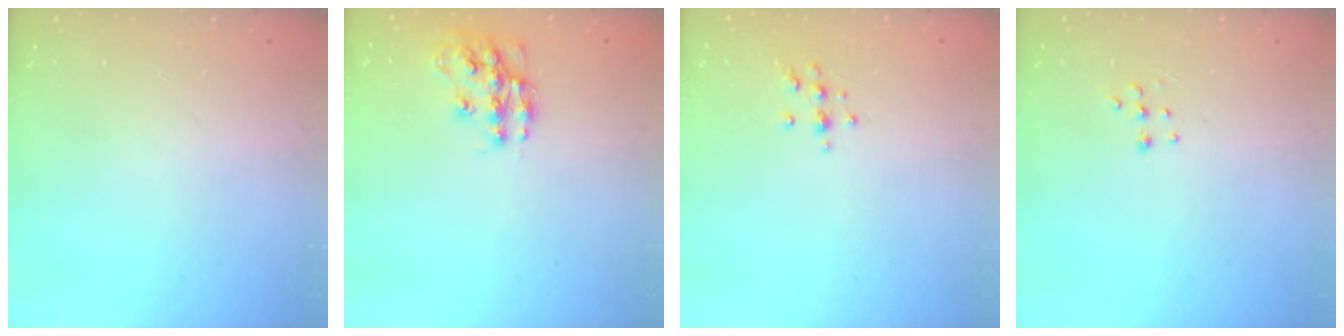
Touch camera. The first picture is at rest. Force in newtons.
{"total": 11.9, "press": 11.9, "slide": 0.9}
{"total": 6.8, "press": 6.8, "slide": 0.6}
{"total": 5.2, "press": 5.2, "slide": 0.7}